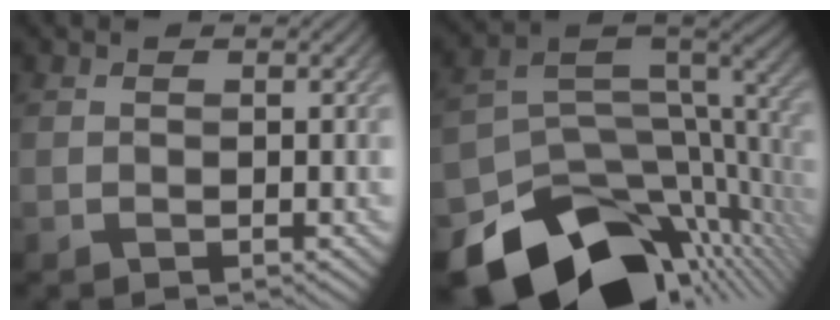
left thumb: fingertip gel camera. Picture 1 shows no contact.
{"total": 16.5, "force": [-9.8, 9.2, 9.6], "torque": [-0.197, -0.055, -0.141]}